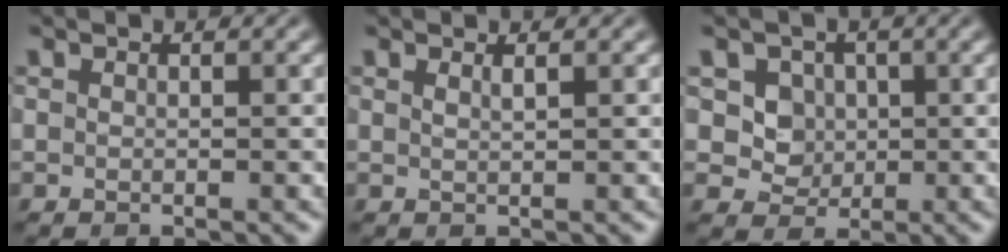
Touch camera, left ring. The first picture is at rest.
{"total": 0.8, "force": [0.5, 0.2, 0.6], "torque": [-0.003, -0.001, 0.008]}
{"total": 5.3, "force": [1.8, 4.5, 2.3], "torque": [-0.038, 0.005, 0.023]}